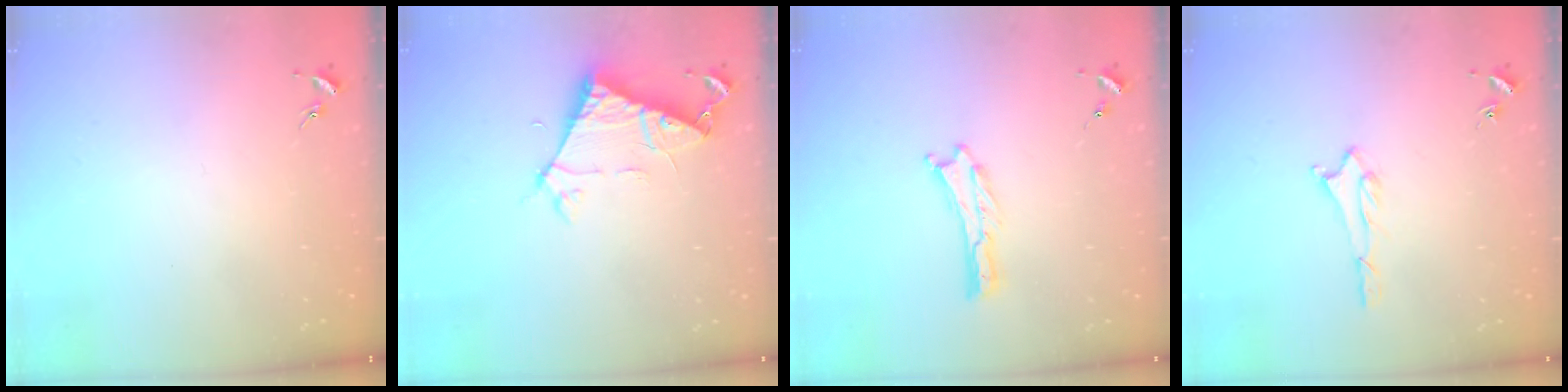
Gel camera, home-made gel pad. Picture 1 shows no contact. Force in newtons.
{"total": 6.5, "press": 6.5, "slide": 0.5}
{"total": 0.0}
{"total": 1.6, "press": 1.6, "slide": 0.2}